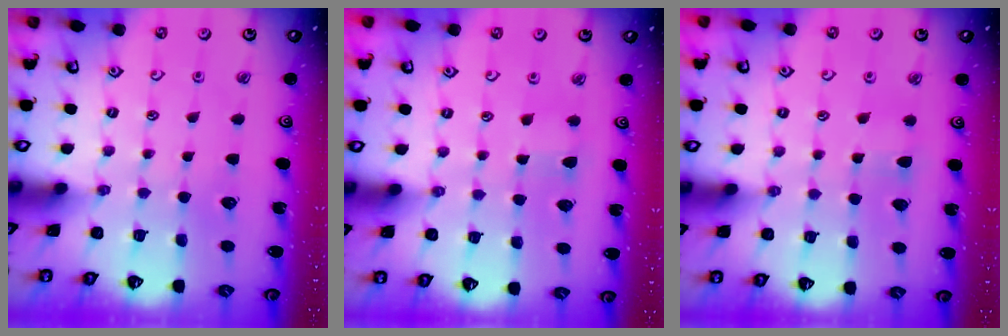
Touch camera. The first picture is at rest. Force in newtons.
{"total": 2.6, "press": 2.5, "slide": 0.6}
{"total": 3.5, "press": 3.5, "slide": 0.5}